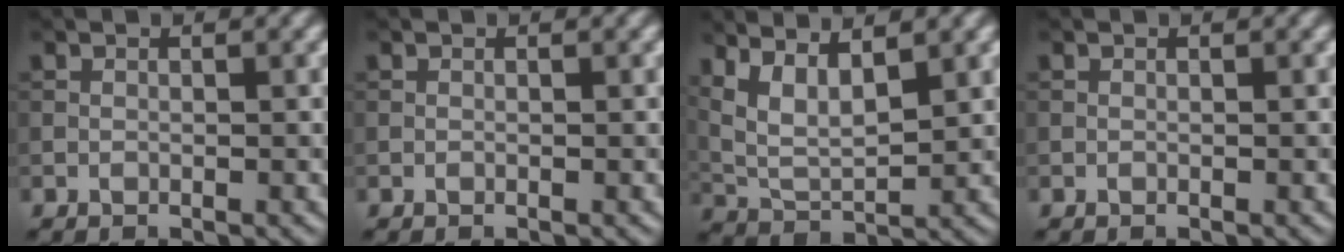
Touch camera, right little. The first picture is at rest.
{"total": 0.0}
{"total": 6.0, "force": [3.0, 2.4, 4.7], "torque": [-0.094, 0.005, 0.058]}
{"total": 0.0}